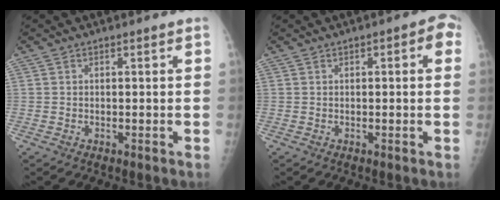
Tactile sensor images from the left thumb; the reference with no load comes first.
{"total": 4.0, "force": [1.0, 1.7, 3.5], "torque": [-0.031, 0.012, 0.005]}